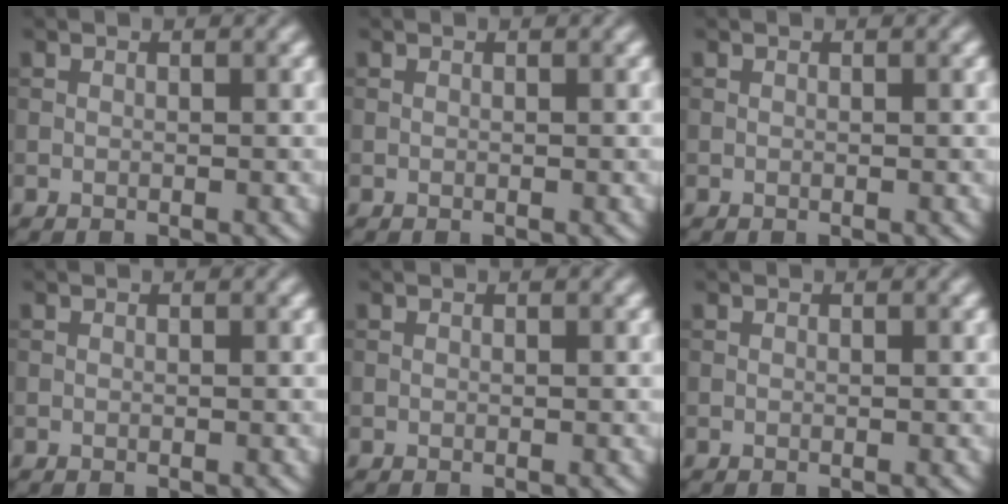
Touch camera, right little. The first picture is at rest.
{"total": 0.0}
{"total": 0.0}
{"total": 0.0}
{"total": 0.0}
{"total": 0.0}